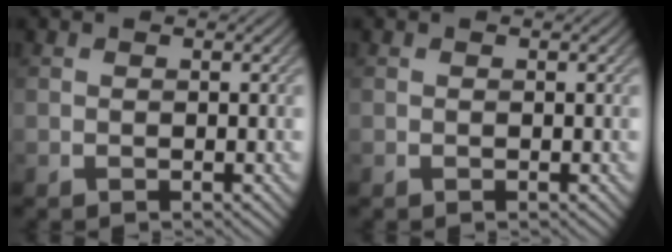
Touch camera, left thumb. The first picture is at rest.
{"total": 0.0}